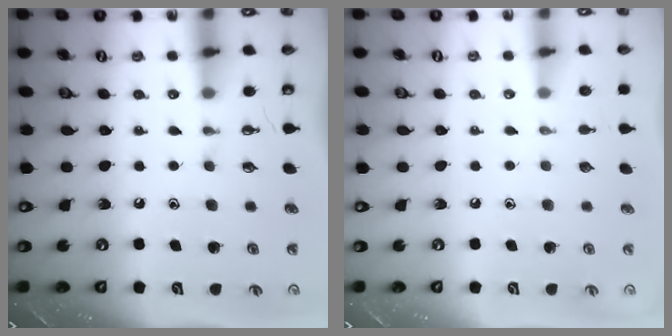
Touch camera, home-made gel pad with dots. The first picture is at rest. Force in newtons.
{"total": 0.0}